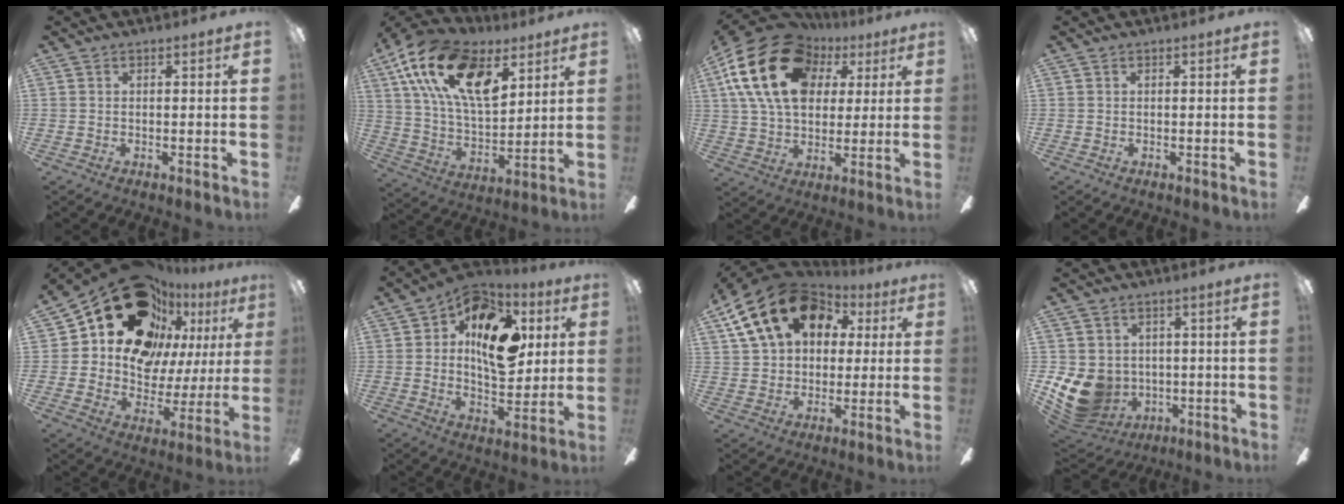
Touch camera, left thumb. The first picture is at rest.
{"total": 22.9, "force": [11.5, 11.8, 15.8], "torque": [-0.311, -0.038, 0.204]}
{"total": 23.4, "force": [8.8, 16.0, 14.6], "torque": [-0.293, -0.018, 0.151]}
{"total": 0.0}
{"total": 22.9, "force": [14.2, 14.9, 10.2], "torque": [-0.151, -0.091, 0.269]}
{"total": 18.0, "force": [5.5, 10.5, 13.5], "torque": [-0.186, -0.008, 0.096]}
{"total": 20.1, "force": [8.7, 14.5, 10.8], "torque": [-0.202, -0.022, 0.158]}
{"total": 12.0, "force": [-1.9, 10.5, 5.6], "torque": [-0.147, -0.004, -0.028]}